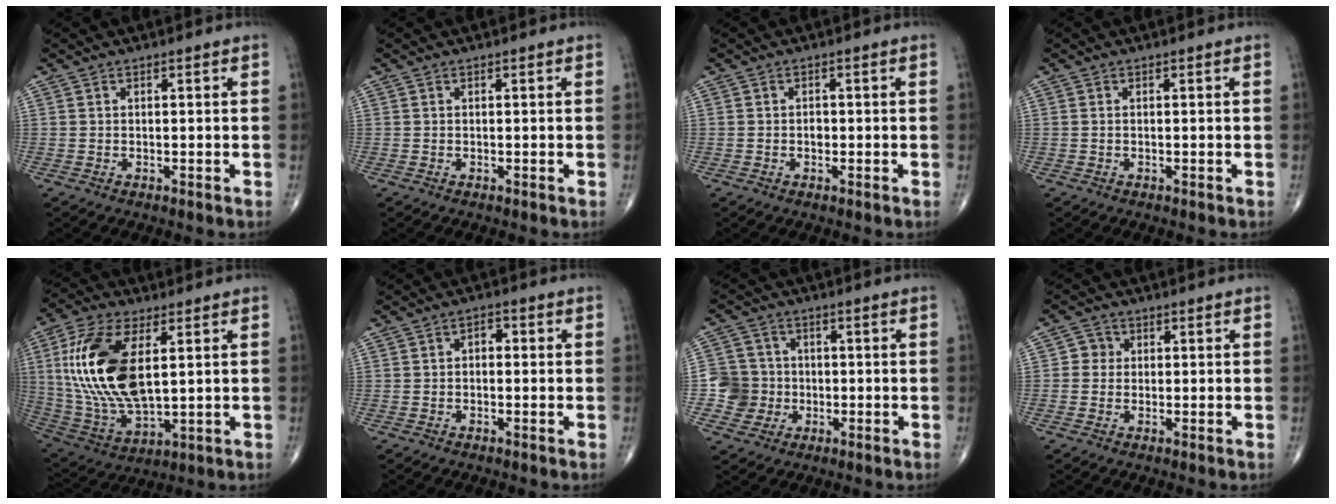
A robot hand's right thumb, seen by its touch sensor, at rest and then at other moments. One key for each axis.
{"total": 0.0}
{"total": 1.1, "fx": -0.2, "fy": 0.8, "fz": 0.7, "tx": -0.007, "ty": 0.003, "tz": -0.005}
{"total": 0.0}
{"total": 20.4, "fx": 4.0, "fy": 9.8, "fz": 17.4, "tx": -0.363, "ty": -0.019, "tz": 0.080}
{"total": 2.2, "fx": 0.1, "fy": 1.5, "fz": 1.7, "tx": -0.012, "ty": 0.009, "tz": -0.006}
{"total": 6.8, "fx": -1.2, "fy": 6.7, "fz": 0.6, "tx": 0.023, "ty": 0.015, "tz": -0.028}
{"total": 2.7, "fx": 0.2, "fy": 2.6, "fz": 0.7, "tx": 0.008, "ty": 0.007, "tz": -0.004}